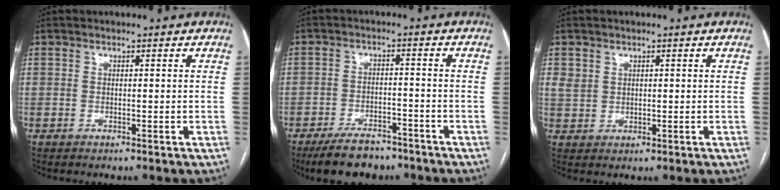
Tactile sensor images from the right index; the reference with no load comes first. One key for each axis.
{"total": 8.2, "fx": -6.7, "fy": 3.2, "fz": 3.5, "tx": -0.058, "ty": -0.005, "tz": -0.111}
{"total": 2.6, "fx": 1.2, "fy": 2.2, "fz": 0.8, "tx": -0.015, "ty": 0.005, "tz": 0.027}